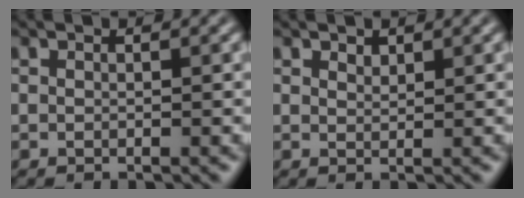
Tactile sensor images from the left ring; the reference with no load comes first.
{"total": 0.9, "force": [0.8, 0.4, 0.2], "torque": [-0.004, -0.001, 0.016]}